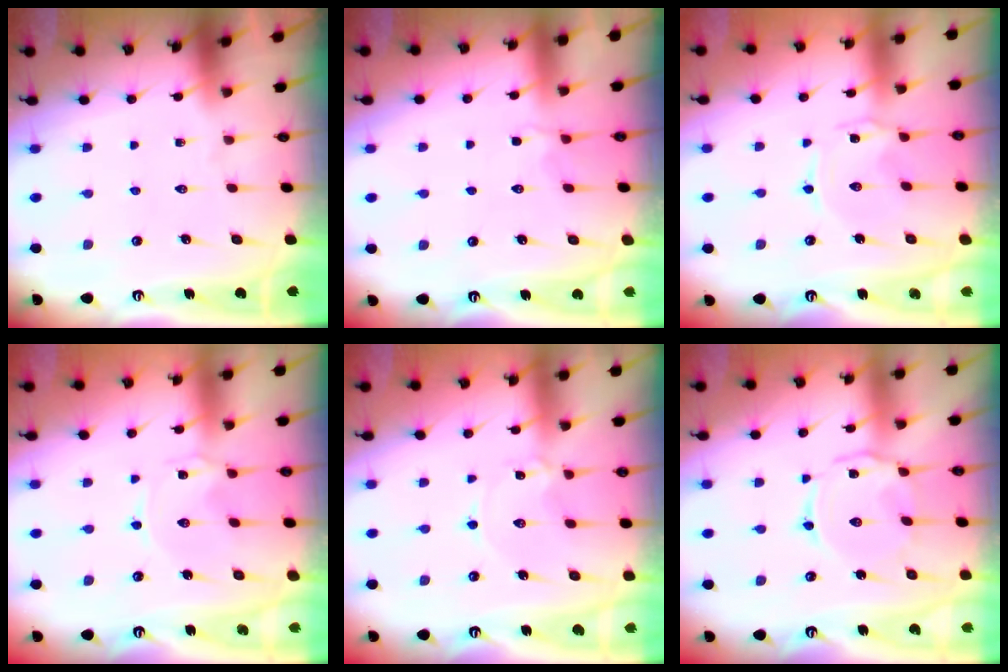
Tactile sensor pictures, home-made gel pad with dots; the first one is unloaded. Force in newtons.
{"total": 2.2, "press": 1.7, "slide": 1.4}
{"total": 1.1, "press": 1.1, "slide": 0.2}
{"total": 0.0}
{"total": 1.4, "press": 1.3, "slide": 0.2}
{"total": 4.7, "press": 4.7, "slide": 0.3}